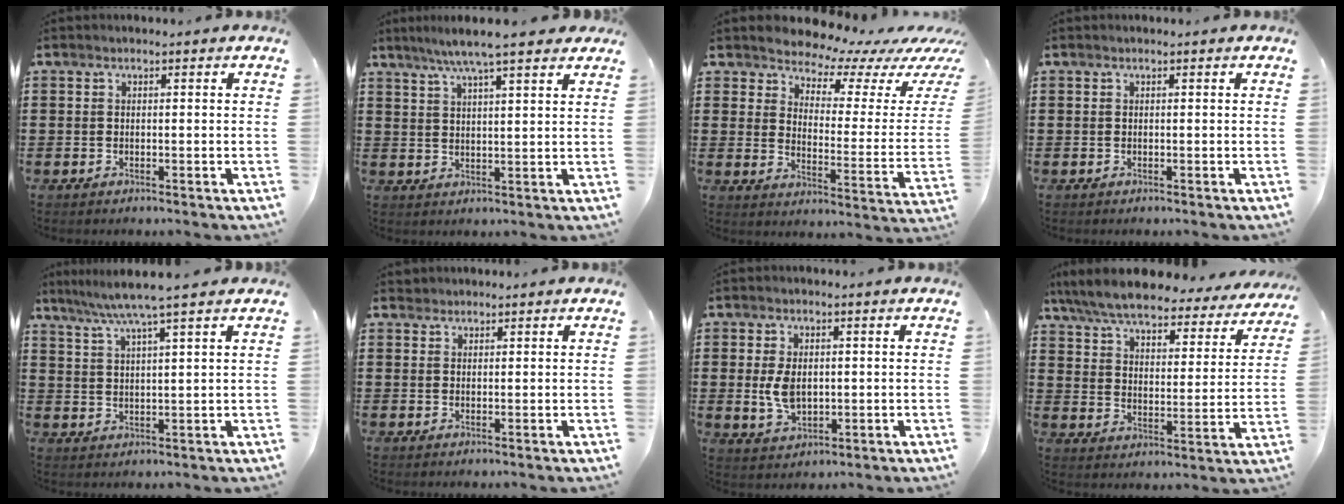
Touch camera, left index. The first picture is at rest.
{"total": 6.6, "force": [5.2, 0.3, 4.0], "torque": [-0.091, -0.008, 0.093]}
{"total": 5.8, "force": [5.5, 1.6, 0.6], "torque": [-0.033, -0.051, 0.090]}
{"total": 0.0}
{"total": 5.7, "force": [4.4, -0.8, 3.6], "torque": [-0.082, -0.016, 0.074]}
{"total": 1.1, "force": [1.0, 0.5, 0.0], "torque": [-0.003, 0.002, 0.020]}
{"total": 5.2, "force": [0.3, 3.2, 4.0], "torque": [-0.102, 0.001, -0.001]}
{"total": 7.3, "force": [6.7, 1.1, 2.7], "torque": [-0.084, -0.039, 0.118]}